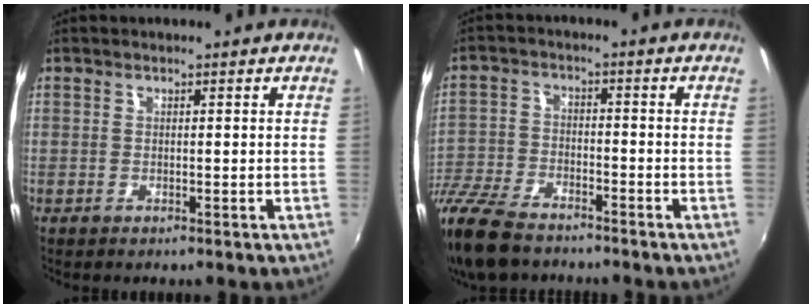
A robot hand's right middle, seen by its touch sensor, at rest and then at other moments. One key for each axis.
{"total": 15.4, "fx": -11.8, "fy": 6.3, "fz": 7.5, "tx": -0.195, "ty": -0.026, "tz": -0.232}